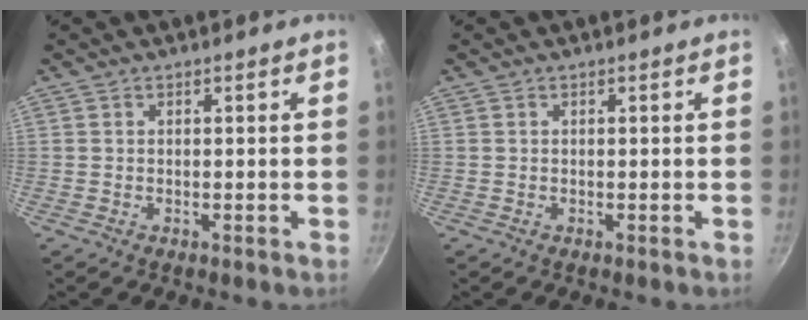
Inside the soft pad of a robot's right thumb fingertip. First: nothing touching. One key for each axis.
{"total": 0.0}